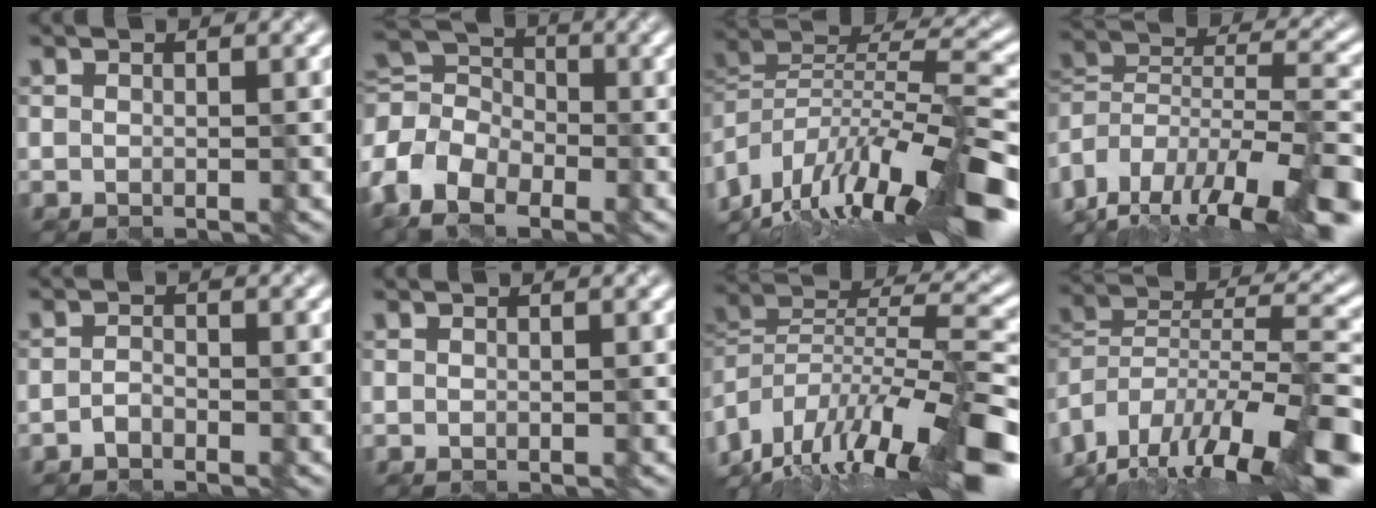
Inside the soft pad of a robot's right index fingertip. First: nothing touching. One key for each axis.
{"total": 7.5, "fx": -4.1, "fy": 5.1, "fz": 3.8, "tx": -0.089, "ty": 0.002, "tz": -0.099}
{"total": 14.6, "fx": -7.9, "fy": 4.0, "fz": 11.6, "tx": -0.191, "ty": 0.039, "tz": -0.130}
{"total": 16.1, "fx": -11.5, "fy": 6.5, "fz": 9.3, "tx": -0.162, "ty": 0.011, "tz": -0.168}
{"total": 1.2, "fx": -1.0, "fy": 0.5, "fz": 0.5, "tx": -0.015, "ty": 0.000, "tz": -0.019}
{"total": 0.0}
{"total": 14.7, "fx": -9.0, "fy": 4.6, "fz": 10.7, "tx": -0.164, "ty": 0.047, "tz": -0.146}
{"total": 16.3, "fx": -12.0, "fy": 5.0, "fz": 9.8, "tx": -0.152, "ty": 0.025, "tz": -0.192}